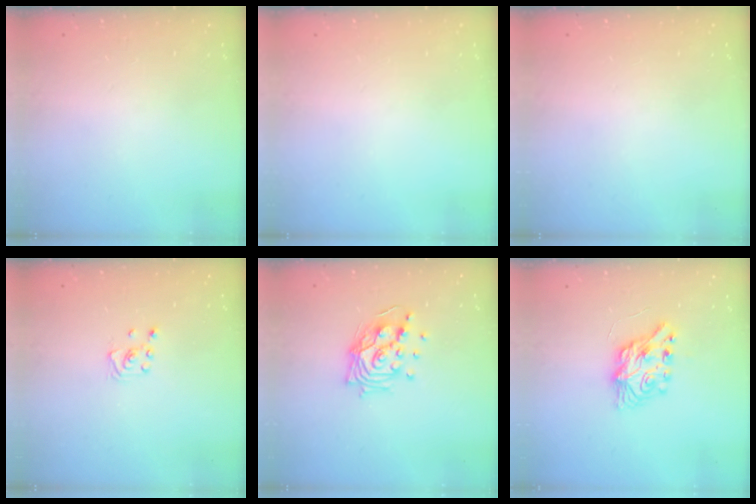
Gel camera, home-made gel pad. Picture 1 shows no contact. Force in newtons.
{"total": 0.0}
{"total": 0.0}
{"total": 3.0, "press": 2.9, "slide": 0.3}
{"total": 14.4, "press": 13.6, "slide": 4.7}
{"total": 8.3, "press": 8.2, "slide": 0.4}